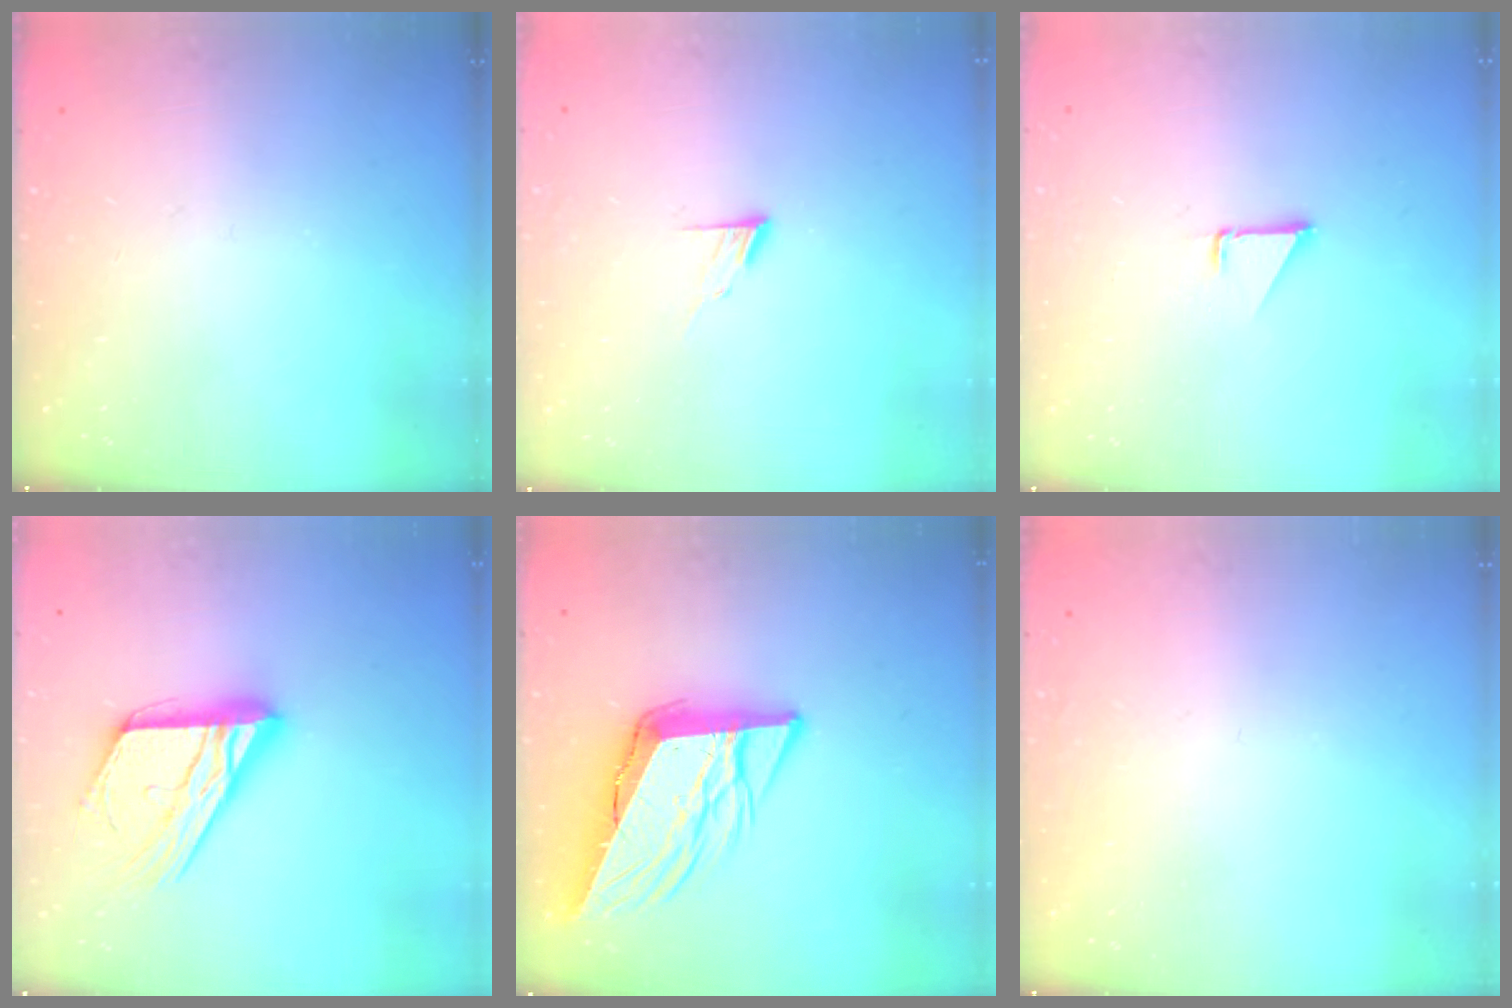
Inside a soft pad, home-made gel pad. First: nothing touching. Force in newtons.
{"total": 6.0, "press": 5.9, "slide": 0.6}
{"total": 1.4, "press": 1.3, "slide": 0.1}
{"total": 18.7, "press": 18.6, "slide": 1.8}
{"total": 12.3, "press": 11.7, "slide": 3.6}
{"total": 1.6, "press": 1.6, "slide": 0.1}